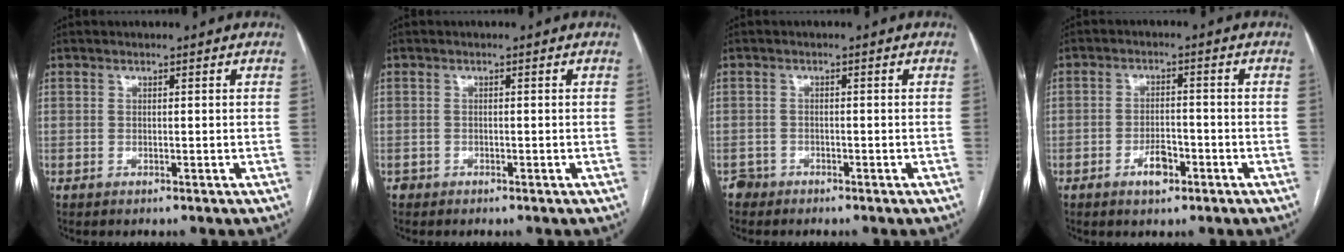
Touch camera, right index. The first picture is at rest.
{"total": 0.8, "force": [-0.6, 0.5, -0.1], "torque": [-0.004, 0.003, -0.009]}
{"total": 1.7, "force": [-1.3, 0.9, -0.4], "torque": [0.002, 0.004, -0.024]}
{"total": 4.0, "force": [-2.2, 1.7, 2.9], "torque": [-0.050, 0.004, -0.034]}